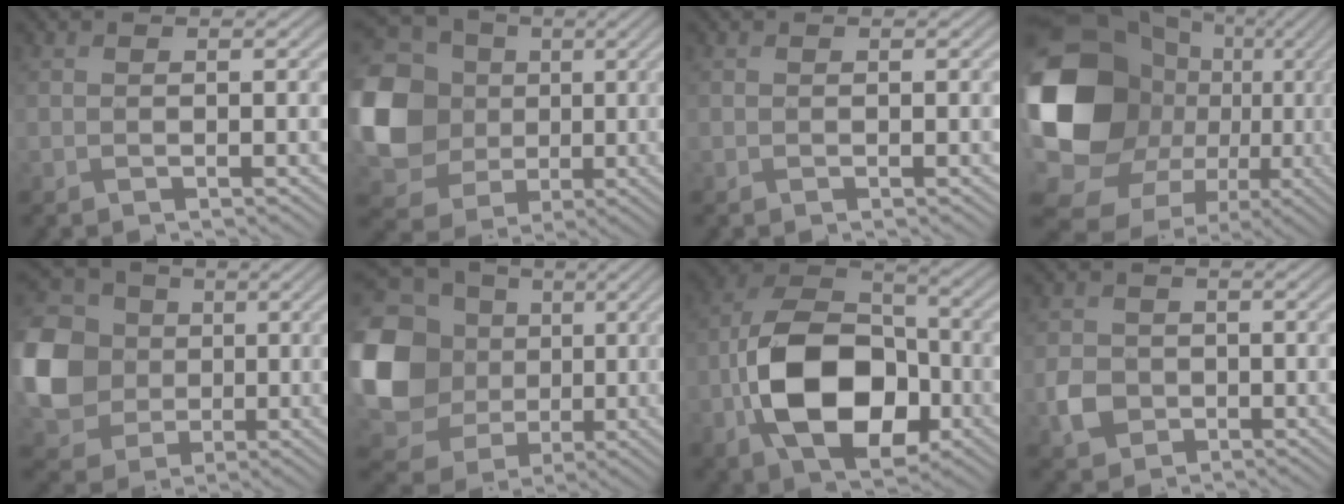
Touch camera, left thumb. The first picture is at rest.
{"total": 16.4, "force": [0.2, 14.3, 8.1], "torque": [-0.280, 0.006, -0.001]}
{"total": 0.0}
{"total": 21.3, "force": [-1.9, 17.3, 12.3], "torque": [-0.314, -0.024, -0.025]}
{"total": 12.9, "force": [-0.5, 11.1, 6.6], "torque": [-0.206, -0.005, -0.031]}
{"total": 19.3, "force": [1.1, 16.7, 9.6], "torque": [-0.292, 0.006, 0.026]}
{"total": 13.9, "force": [-4.6, 8.7, 9.8], "torque": [-0.185, -0.011, -0.103]}
{"total": 3.4, "force": [-1.5, 2.9, 1.0], "torque": [-0.015, -0.005, -0.040]}